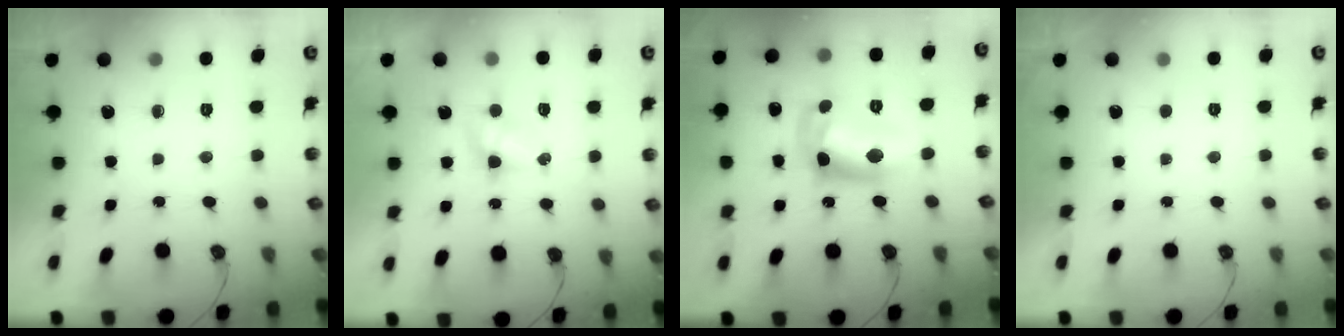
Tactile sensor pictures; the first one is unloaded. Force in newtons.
{"total": 4.0, "press": 4.0, "slide": 0.4}
{"total": 14.4, "press": 14.4, "slide": 0.9}
{"total": 0.0}